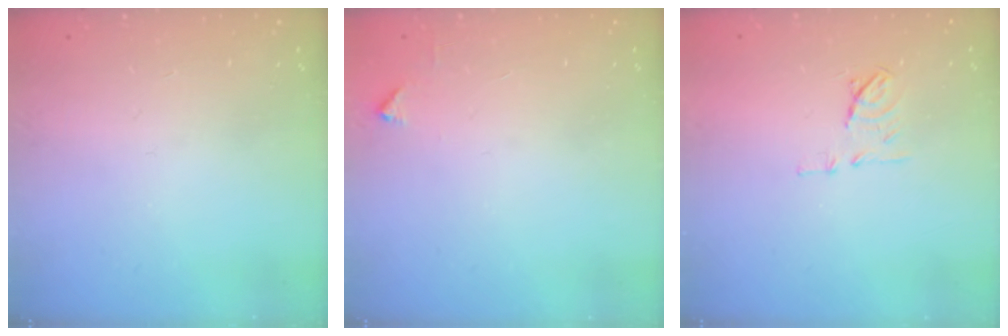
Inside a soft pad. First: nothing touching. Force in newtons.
{"total": 2.1, "press": 2.1, "slide": 0.3}
{"total": 7.6, "press": 7.6, "slide": 0.8}